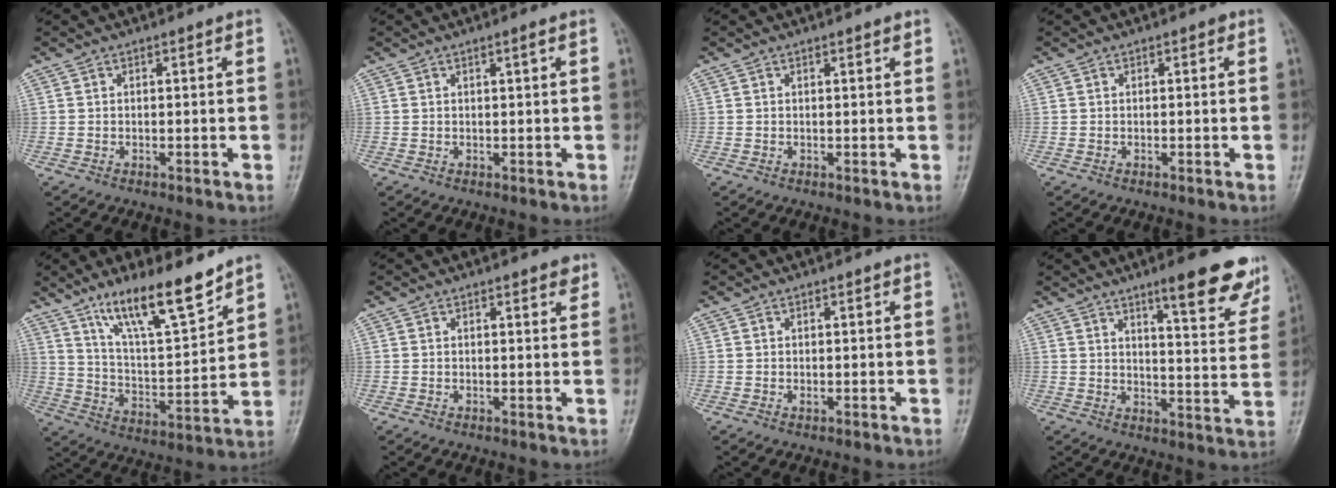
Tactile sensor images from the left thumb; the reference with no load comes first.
{"total": 1.1, "force": [0.5, 0.1, 0.9], "torque": [-0.015, 0.000, 0.008]}
{"total": 1.2, "force": [0.8, 0.4, 0.8], "torque": [-0.007, -0.002, 0.010]}
{"total": 0.6, "force": [0.2, 0.4, 0.4], "torque": [0.003, 0.002, -0.002]}
{"total": 15.7, "force": [11.2, 3.7, 10.3], "torque": [-0.156, -0.070, 0.207]}
{"total": 2.3, "force": [1.6, 0.9, 1.4], "torque": [-0.007, -0.006, 0.018]}
{"total": 0.8, "force": [0.2, 0.5, 0.6], "torque": [-0.006, -0.001, 0.004]}
{"total": 14.5, "force": [9.7, 3.2, 10.3], "torque": [-0.096, -0.056, 0.129]}